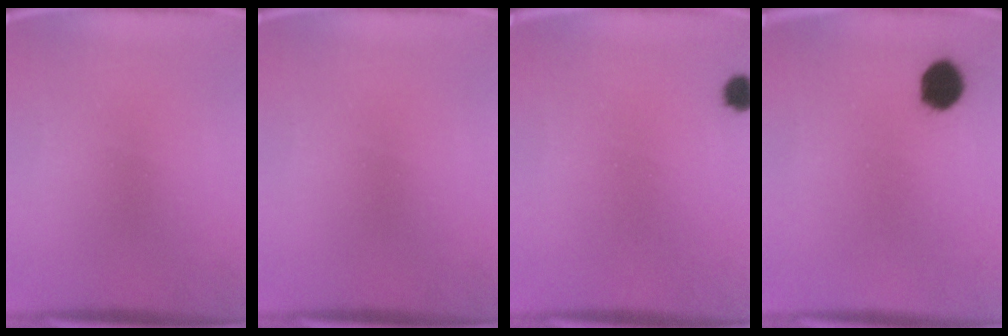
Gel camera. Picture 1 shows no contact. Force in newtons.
{"total": 0.0}
{"total": 2.3}
{"total": 6.1}